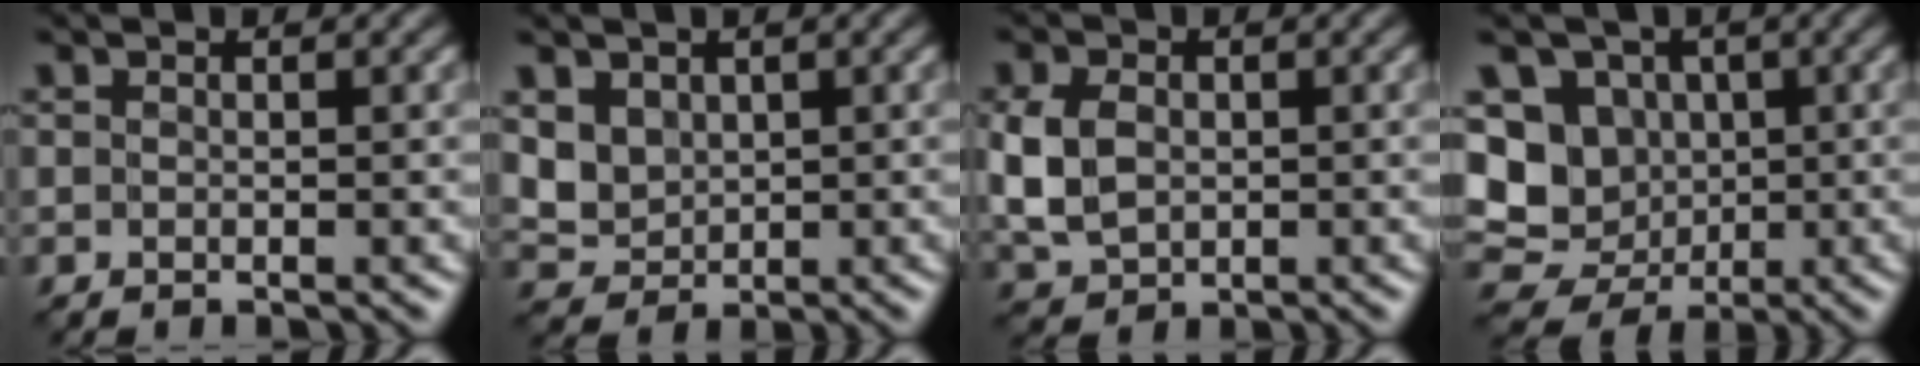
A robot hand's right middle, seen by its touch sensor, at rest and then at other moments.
{"total": 2.5, "force": [1.2, 2.1, 0.9], "torque": [-0.029, -0.009, 0.031]}
{"total": 4.5, "force": [0.3, 3.5, 2.9], "torque": [-0.076, 0.002, 0.006]}
{"total": 7.7, "force": [0.6, 7.0, 3.2], "torque": [-0.035, 0.008, -0.023]}